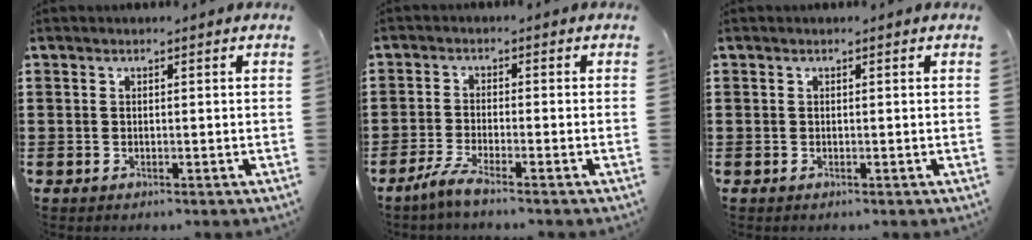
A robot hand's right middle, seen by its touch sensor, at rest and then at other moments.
{"total": 3.3, "force": [-2.5, -0.1, 2.2], "torque": [-0.058, -0.010, -0.051]}
{"total": 0.0}